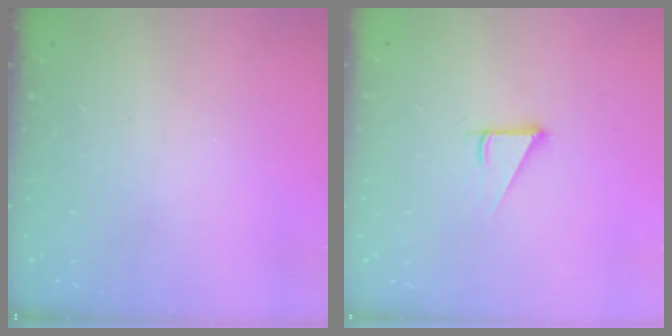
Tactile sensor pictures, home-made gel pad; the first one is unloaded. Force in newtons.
{"total": 2.9, "press": 2.9, "slide": 0.1}